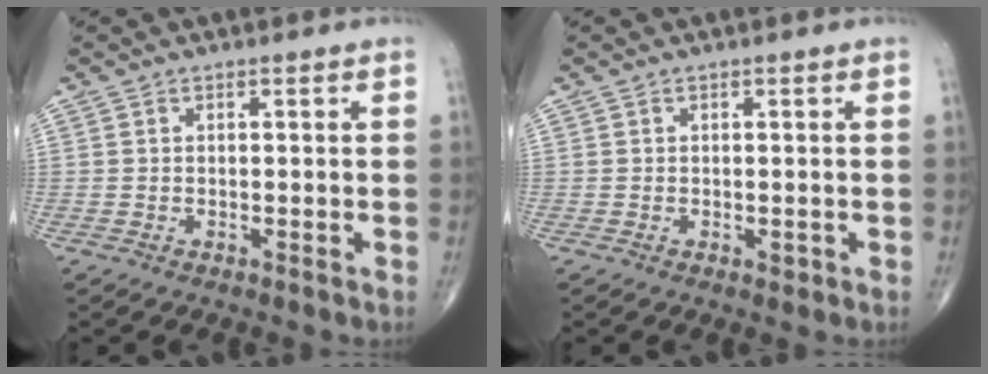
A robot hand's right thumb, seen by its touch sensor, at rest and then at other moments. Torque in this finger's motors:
{"motor_torque": [2.42, 1.87, 0.05, -0.31, -0.01]}